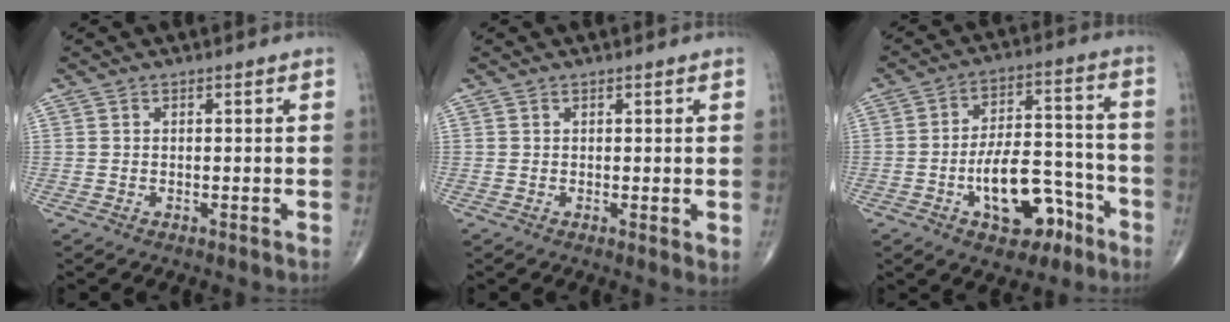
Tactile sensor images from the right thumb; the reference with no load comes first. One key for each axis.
{"total": 1.8, "fx": 0.4, "fy": 0.5, "fz": 1.7, "tx": -0.027, "ty": -0.009, "tz": 0.005}
{"total": 13.9, "fx": -6.3, "fy": 7.3, "fz": 10.0, "tx": -0.130, "ty": 0.055, "tz": -0.093}